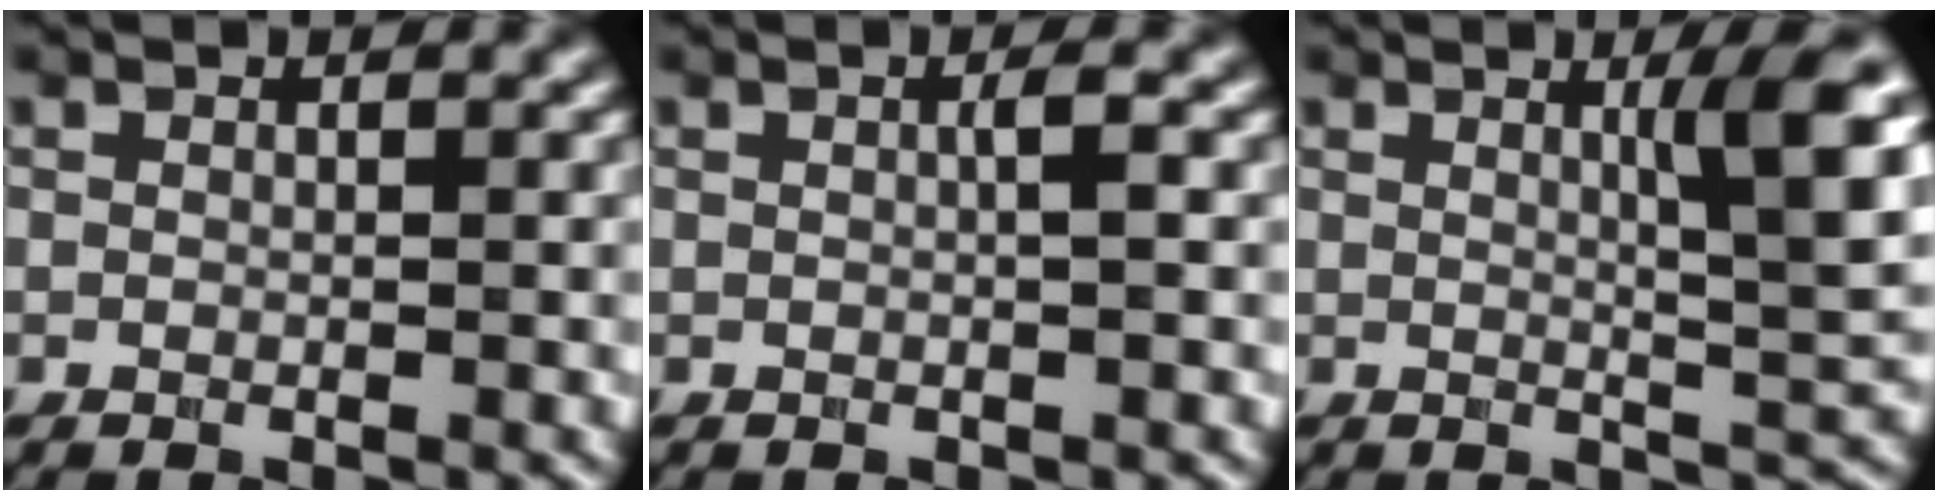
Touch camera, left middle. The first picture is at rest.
{"total": 1.3, "force": [-0.1, 0.1, 1.3], "torque": [-0.022, 0.009, 0.001]}
{"total": 5.9, "force": [1.6, 0.7, 5.6], "torque": [-0.072, 0.001, 0.035]}